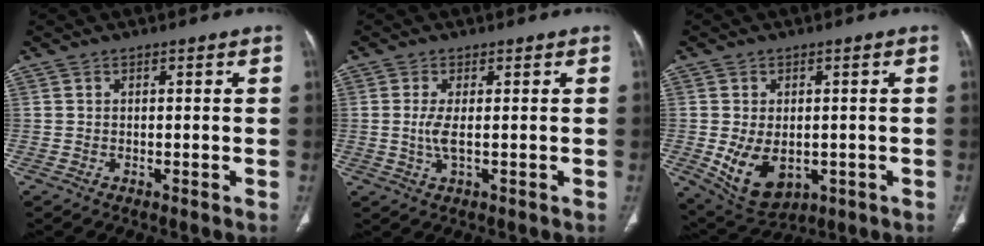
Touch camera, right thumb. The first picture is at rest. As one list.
[{"total": 3.2, "force": [0.0, 0.7, 3.1], "torque": [-0.083, -0.007, 0.001]}, {"total": 10.2, "force": [-1.9, 6.8, 7.3], "torque": [-0.113, -0.006, -0.008]}]